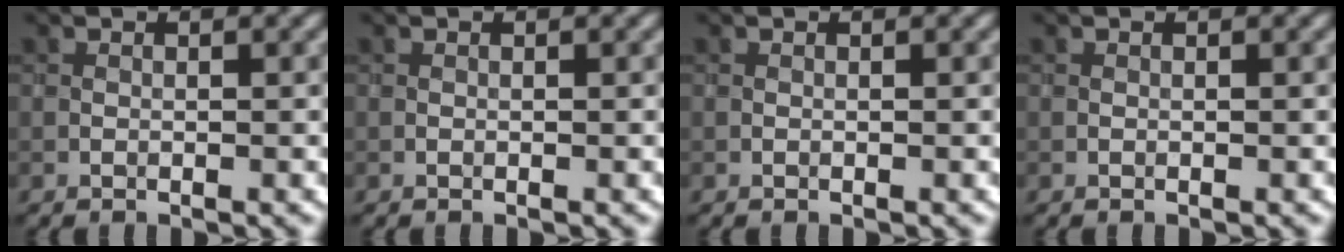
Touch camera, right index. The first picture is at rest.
{"total": 0.0}
{"total": 0.0}
{"total": 0.0}